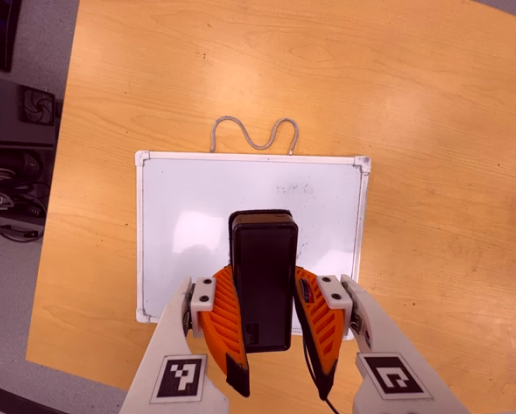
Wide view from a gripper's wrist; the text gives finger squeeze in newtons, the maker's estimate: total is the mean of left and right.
{"total": 6.4, "left": 5.7, "right": 7.0}